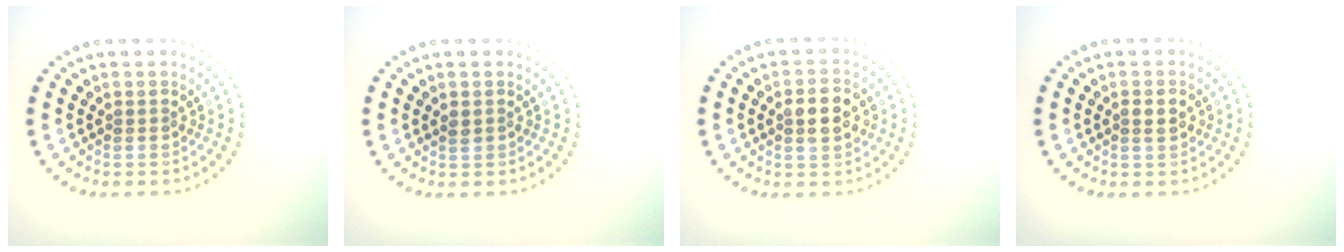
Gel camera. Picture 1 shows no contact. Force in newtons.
{"total": 0.7, "press": 0.7, "slide": 0.1}
{"total": 3.7, "press": 3.7, "slide": 0.2}
{"total": 1.4, "press": 1.4, "slide": 0.1}